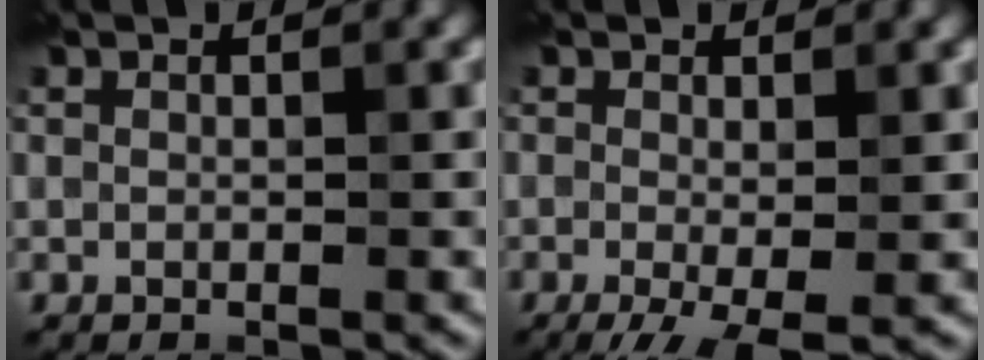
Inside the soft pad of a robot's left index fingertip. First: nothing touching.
{"total": 4.2, "force": [-1.5, 1.2, 3.7], "torque": [-0.068, -0.011, -0.027]}